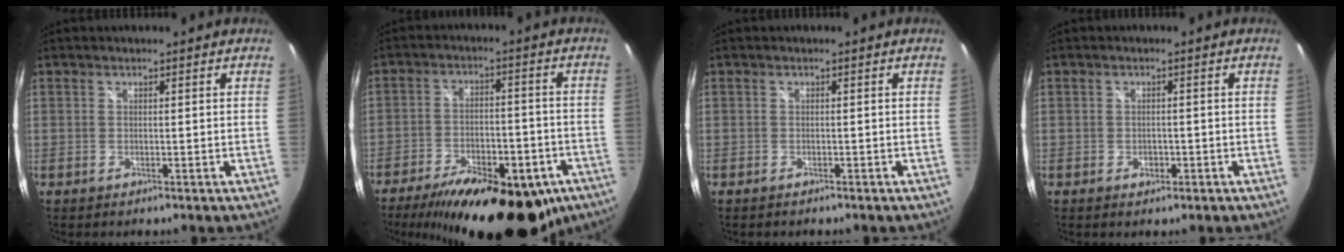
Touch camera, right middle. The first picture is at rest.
{"total": 25.7, "force": [-17.2, 10.7, 15.9], "torque": [-0.281, -0.035, -0.232]}
{"total": 1.0, "force": [-0.9, 0.5, 0.3], "torque": [-0.009, -0.003, -0.015]}
{"total": 1.8, "force": [-0.8, 1.4, 0.9], "torque": [-0.014, -0.002, -0.011]}